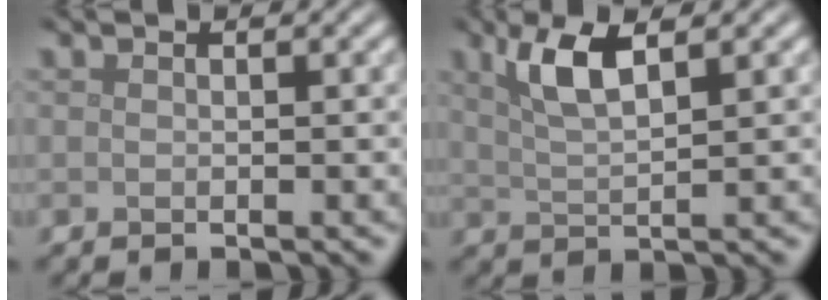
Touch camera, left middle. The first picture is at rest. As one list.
[{"total": 3.9, "force": [2.0, 1.0, 3.2], "torque": [-0.065, 0.003, 0.038]}]